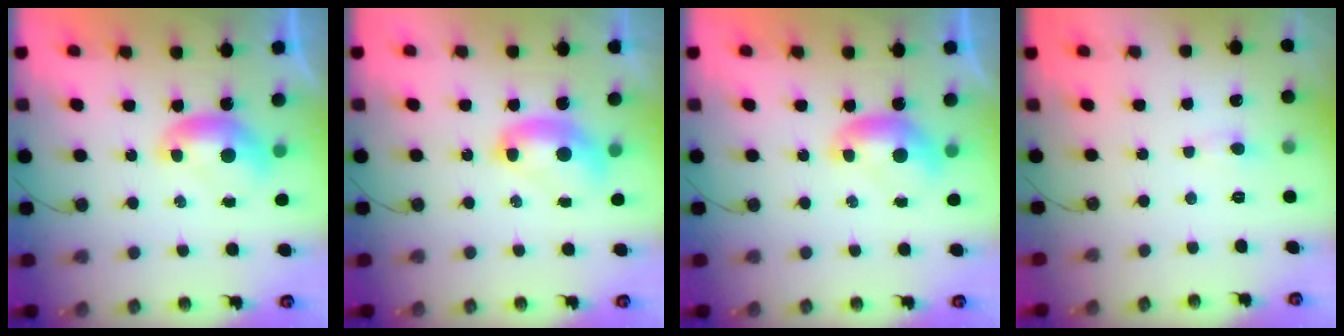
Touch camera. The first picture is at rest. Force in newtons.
{"total": 2.7, "press": 2.7, "slide": 0.1}
{"total": 0.0}
{"total": 1.2, "press": 1.0, "slide": 0.6}